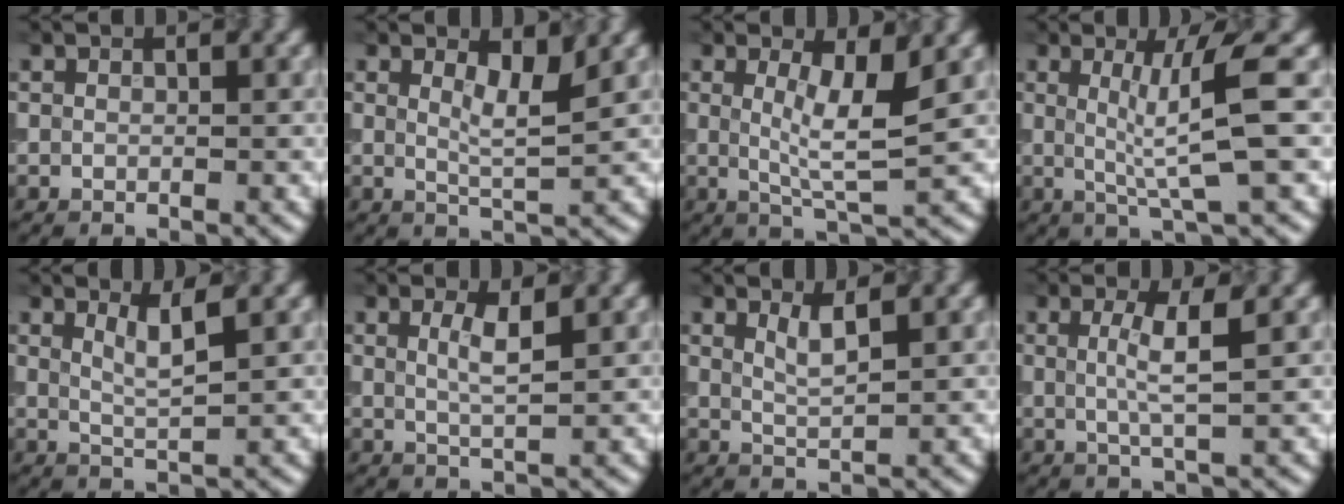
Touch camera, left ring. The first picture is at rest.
{"total": 2.7, "force": [1.1, 0.6, 2.4], "torque": [-0.036, -0.006, 0.019]}
{"total": 4.3, "force": [1.0, 0.9, 4.1], "torque": [-0.076, -0.009, 0.018]}
{"total": 4.8, "force": [0.7, 0.3, 4.8], "torque": [-0.085, -0.004, 0.017]}
{"total": 2.4, "force": [1.1, 0.5, 2.0], "torque": [-0.030, -0.005, 0.021]}
{"total": 2.3, "force": [0.8, 0.5, 2.1], "torque": [-0.037, -0.003, 0.013]}
{"total": 1.9, "force": [1.0, 0.5, 1.6], "torque": [-0.027, -0.004, 0.018]}
{"total": 3.3, "force": [0.6, 0.7, 3.2], "torque": [-0.055, -0.002, 0.008]}